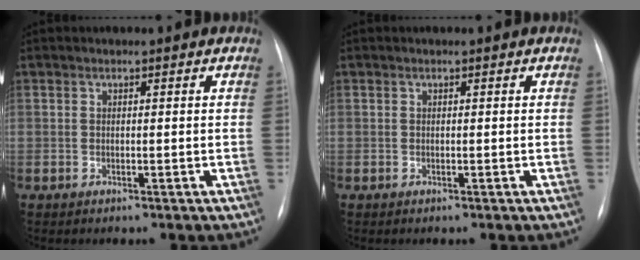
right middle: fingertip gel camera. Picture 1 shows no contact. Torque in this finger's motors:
{"motor_torque": [-0.02, -0.01, 0.00, 0.00]}